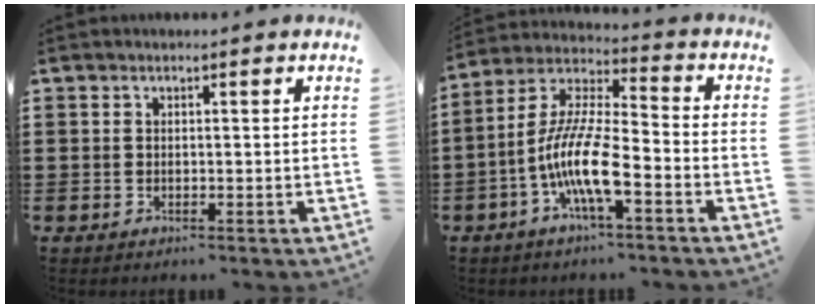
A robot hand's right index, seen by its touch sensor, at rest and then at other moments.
{"total": 11.0, "force": [-4.9, 2.5, 9.6], "torque": [-0.213, -0.014, -0.097]}